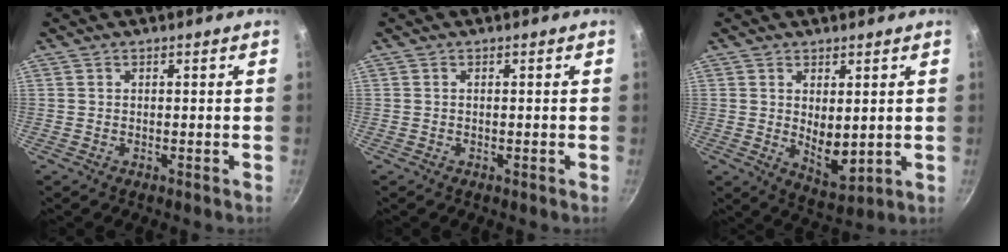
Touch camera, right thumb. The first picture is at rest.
{"total": 0.0}
{"total": 7.3, "force": [1.1, 3.5, 6.3], "torque": [-0.085, -0.028, 0.031]}